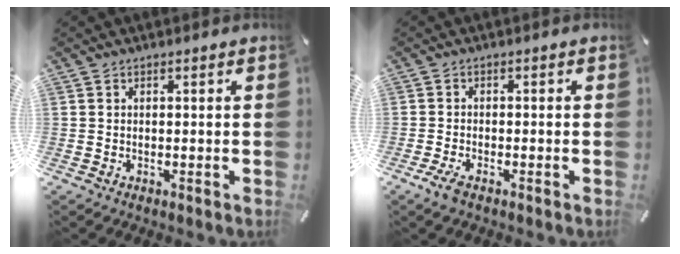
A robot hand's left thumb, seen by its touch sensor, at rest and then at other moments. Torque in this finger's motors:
{"motor_torque": [-0.03, 0.03, 0.02, 0.02, 0.00]}